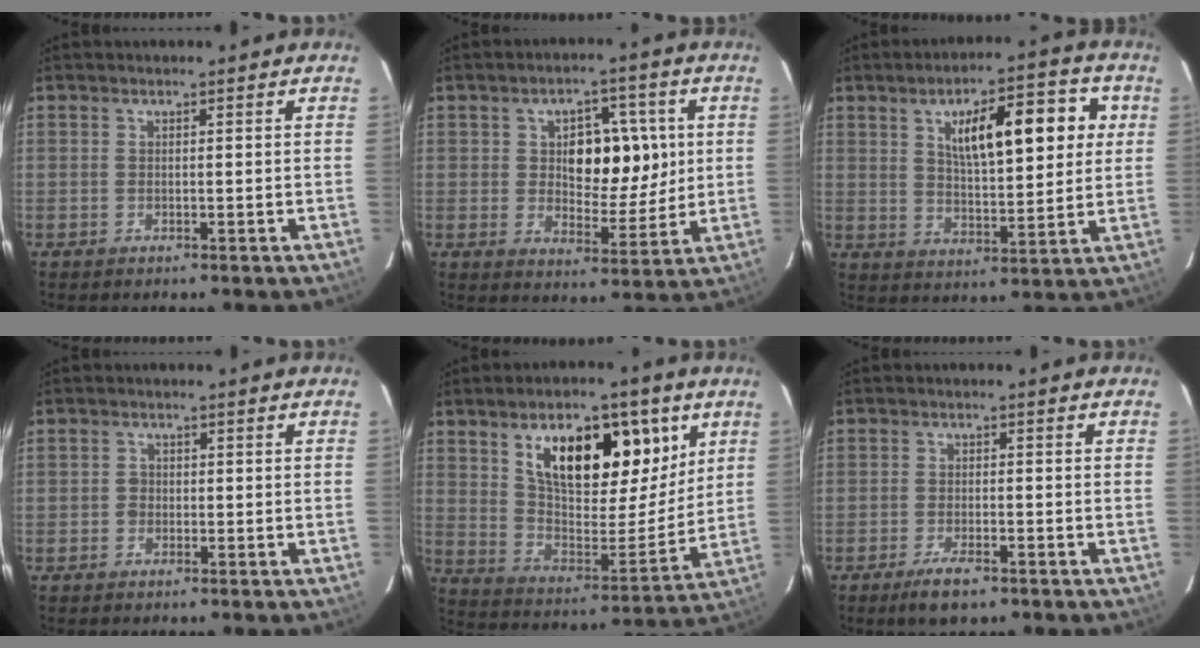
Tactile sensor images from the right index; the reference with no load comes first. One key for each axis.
{"total": 9.7, "fx": 1.8, "fy": 5.3, "fz": 8.0, "tx": -0.112, "ty": 0.015, "tz": 0.037}
{"total": 13.5, "fx": 4.2, "fy": 4.2, "fz": 12.1, "tx": -0.179, "ty": 0.021, "tz": 0.068}
{"total": 1.3, "fx": -0.3, "fy": 1.1, "fz": 0.4, "tx": -0.004, "ty": 0.005, "tz": -0.007}
{"total": 18.8, "fx": 8.8, "fy": 7.9, "fz": 14.6, "tx": -0.222, "ty": 0.010, "tz": 0.152}
{"total": 4.3, "fx": -2.9, "fy": 1.2, "fz": 2.9, "tx": -0.060, "ty": -0.004, "tz": -0.048}